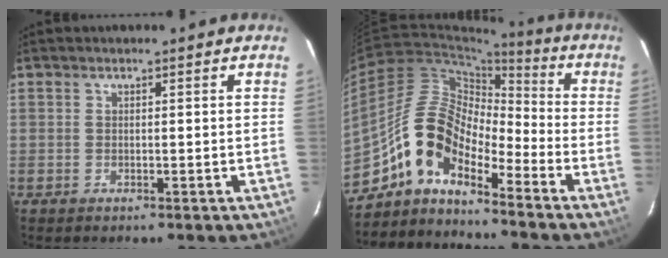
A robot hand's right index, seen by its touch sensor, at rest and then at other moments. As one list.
[{"total": 11.3, "force": [-8.2, 4.5, 6.4], "torque": [-0.109, 0.024, -0.172]}]